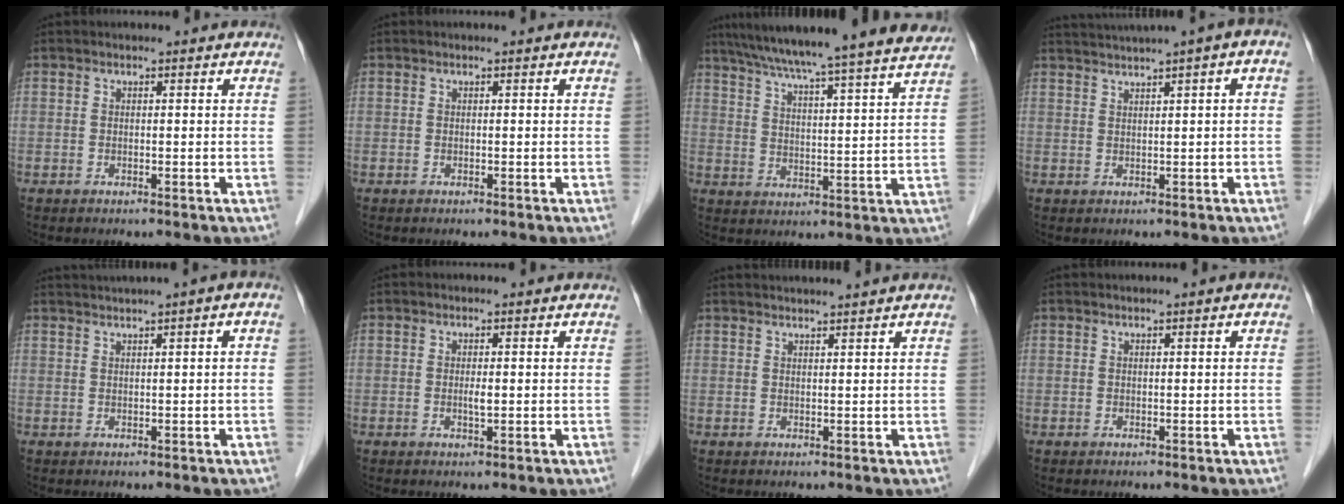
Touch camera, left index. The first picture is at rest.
{"total": 0.0}
{"total": 23.0, "force": [20.7, -1.3, 10.0], "torque": [-0.166, -0.022, 0.276]}
{"total": 5.9, "force": [3.4, -0.4, 4.8], "torque": [-0.082, 0.033, 0.057]}
{"total": 3.1, "force": [1.7, -0.3, 2.6], "torque": [-0.053, 0.018, 0.035]}
{"total": 1.1, "force": [0.0, 0.1, 1.1], "torque": [-0.022, -0.002, 0.001]}
{"total": 5.6, "force": [5.1, -1.2, 1.9], "torque": [-0.020, 0.020, 0.064]}
{"total": 0.0}